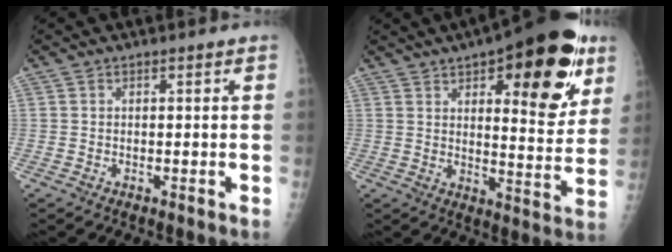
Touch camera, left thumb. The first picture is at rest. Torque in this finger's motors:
{"motor_torque": [0.37, 1.31, 0.25, -0.17, 0.13]}